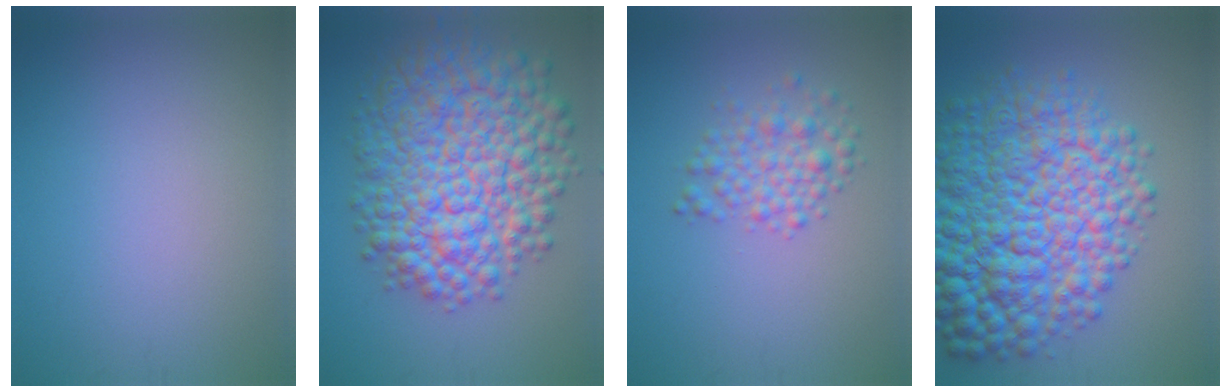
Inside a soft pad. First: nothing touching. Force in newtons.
{"total": 12.5, "press": 12.4, "slide": 0.3}
{"total": 2.9, "press": 2.9, "slide": 0.1}
{"total": 13.8, "press": 13.8, "slide": 0.3}